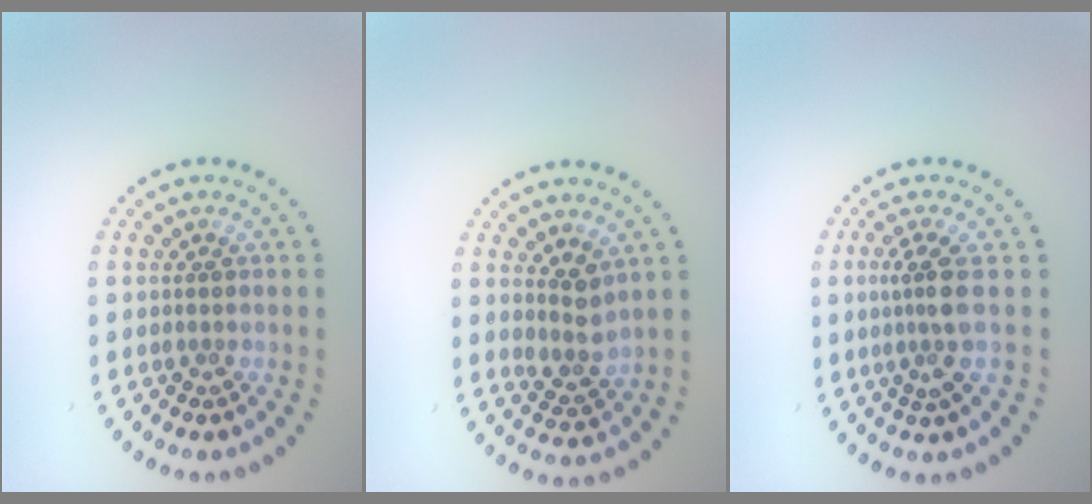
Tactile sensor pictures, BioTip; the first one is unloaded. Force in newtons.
{"total": 2.4, "press": 1.9, "slide": 1.5}
{"total": 2.8, "press": 2.0, "slide": 1.9}